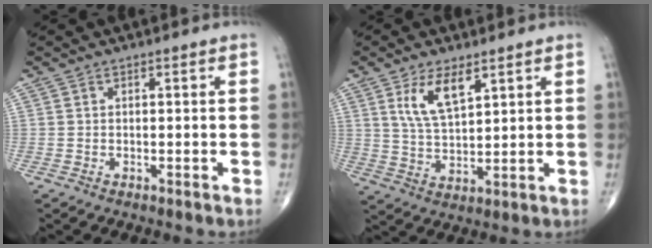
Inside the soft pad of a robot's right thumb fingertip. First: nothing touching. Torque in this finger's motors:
{"motor_torque": [-0.06, 0.07, 0.29, -0.03, 0.09]}